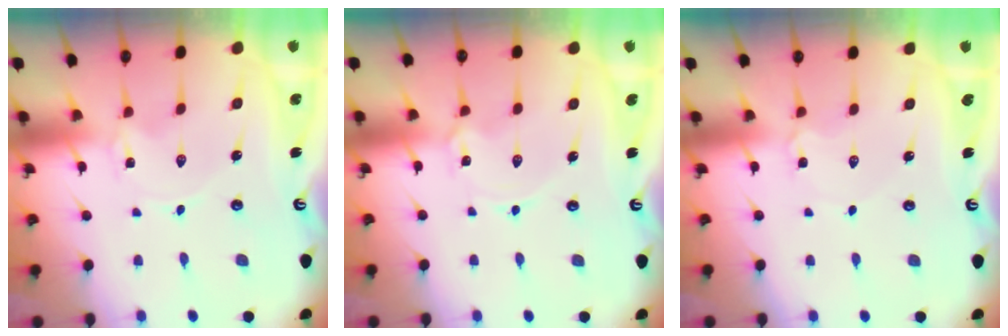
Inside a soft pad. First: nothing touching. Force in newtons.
{"total": 1.5, "press": 1.5, "slide": 0.2}
{"total": 2.6, "press": 2.6, "slide": 0.3}